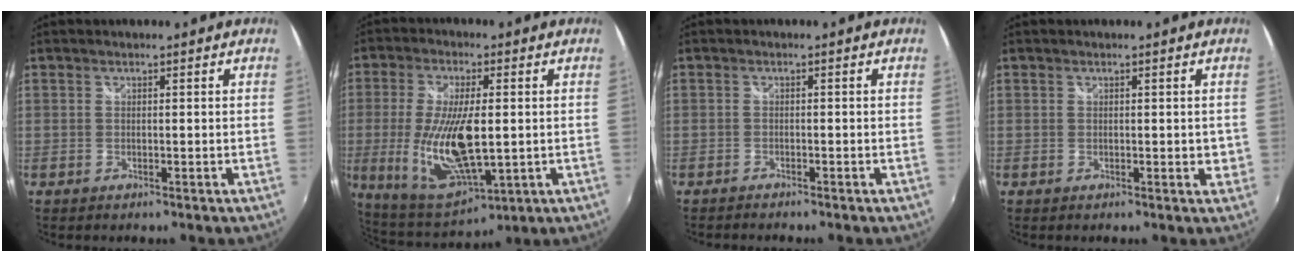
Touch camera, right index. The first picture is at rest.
{"total": 16.8, "force": [-1.2, 6.8, 15.4], "torque": [-0.305, -0.025, -0.007]}
{"total": 1.8, "force": [-1.8, 0.2, 0.4], "torque": [-0.022, -0.008, -0.032]}
{"total": 1.5, "force": [0.4, 1.0, 1.1], "torque": [-0.011, 0.001, 0.010]}